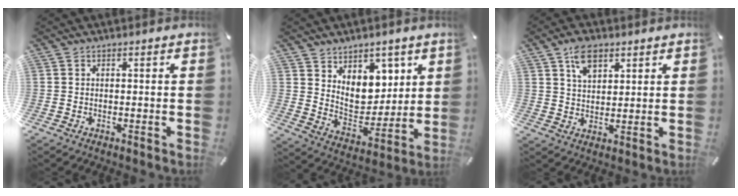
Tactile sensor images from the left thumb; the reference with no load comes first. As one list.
[{"total": 9.7, "force": [5.5, 7.5, 2.6], "torque": [-0.033, -0.064, 0.107]}, {"total": 6.7, "force": [3.8, 3.9, 3.8], "torque": [-0.070, -0.001, 0.069]}]